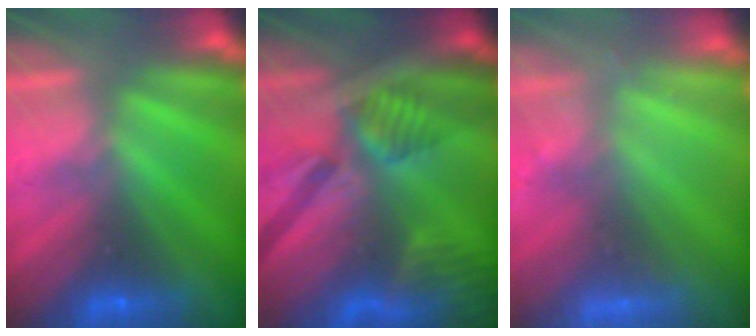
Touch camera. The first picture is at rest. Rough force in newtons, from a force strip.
{"total": 6.1}
{"total": 2.5}